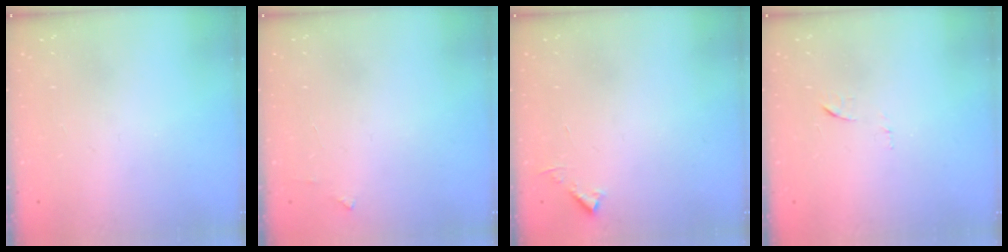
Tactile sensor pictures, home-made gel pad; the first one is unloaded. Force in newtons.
{"total": 2.6, "press": 2.6, "slide": 0.2}
{"total": 4.0, "press": 4.0, "slide": 0.4}
{"total": 6.5, "press": 6.5, "slide": 0.5}